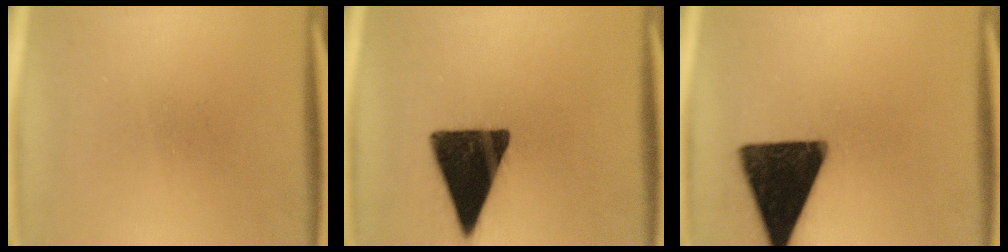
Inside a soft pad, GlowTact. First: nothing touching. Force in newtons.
{"total": 16.3}
{"total": 17.4}